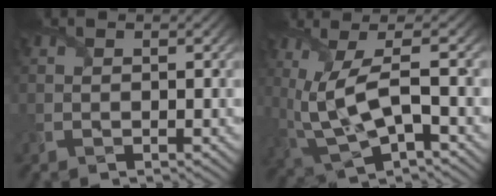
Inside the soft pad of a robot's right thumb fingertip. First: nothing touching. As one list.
[{"total": 9.5, "force": [0.6, 3.0, 9.0], "torque": [-0.201, 0.003, 0.013]}]